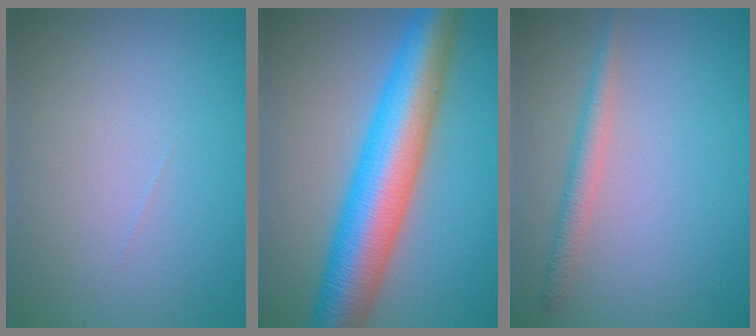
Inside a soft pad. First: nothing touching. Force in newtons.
{"total": 10.5, "press": 10.5, "slide": 0.2}
{"total": 2.0, "press": 2.0, "slide": 0.1}